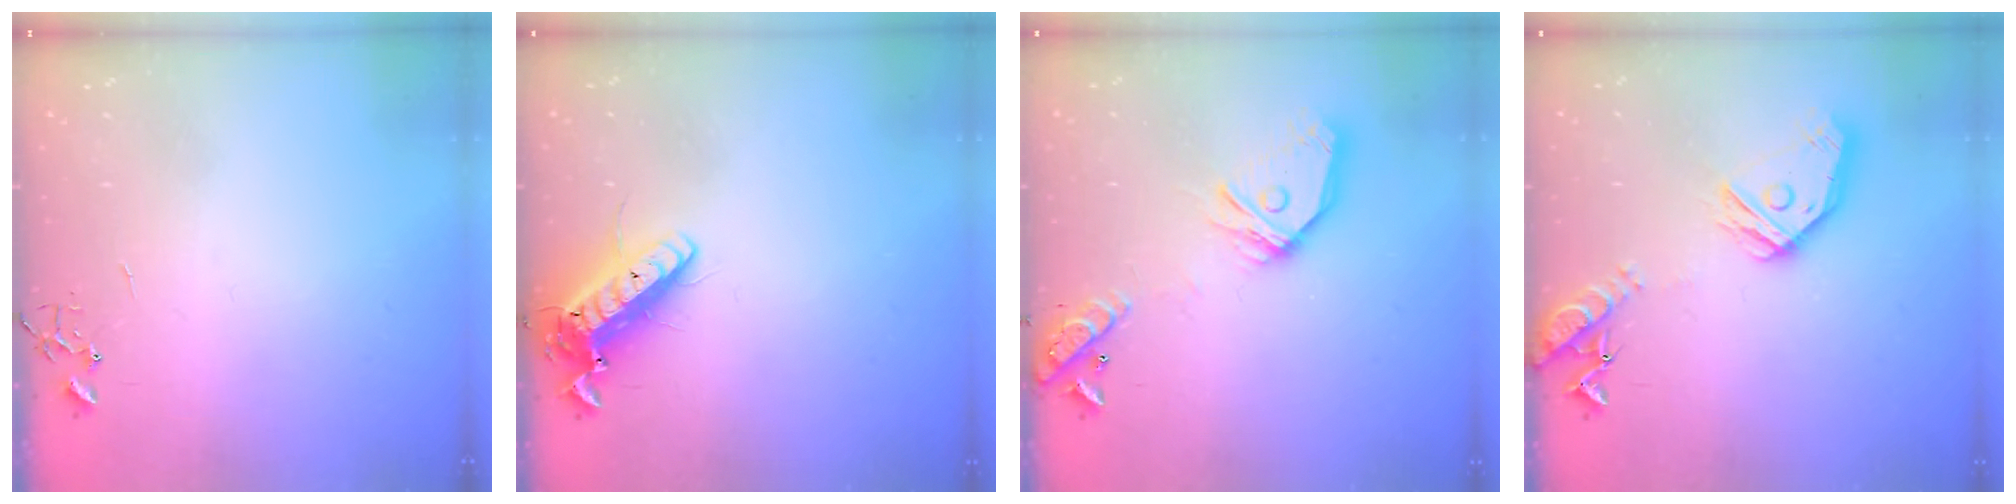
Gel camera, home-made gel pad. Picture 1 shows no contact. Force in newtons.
{"total": 14.7, "press": 14.4, "slide": 2.9}
{"total": 18.6, "press": 18.4, "slide": 2.5}
{"total": 17.4, "press": 17.3, "slide": 2.0}